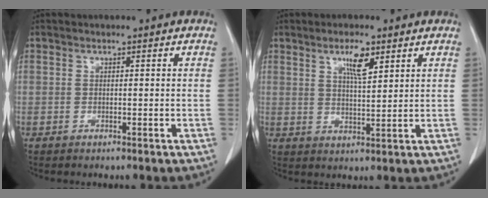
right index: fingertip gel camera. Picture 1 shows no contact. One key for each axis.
{"total": 4.9, "fx": 2.7, "fy": 1.0, "fz": 3.9, "tx": -0.072, "ty": 0.000, "tz": 0.048}